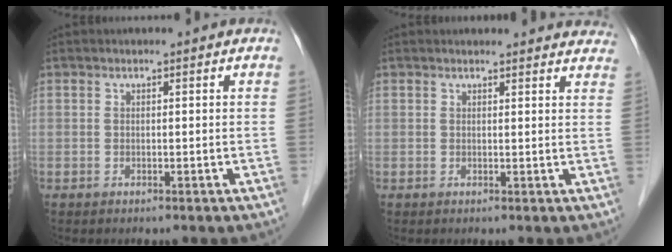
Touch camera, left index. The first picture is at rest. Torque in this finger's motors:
{"motor_torque": [0.89, -1.24, 0.11, -0.02]}